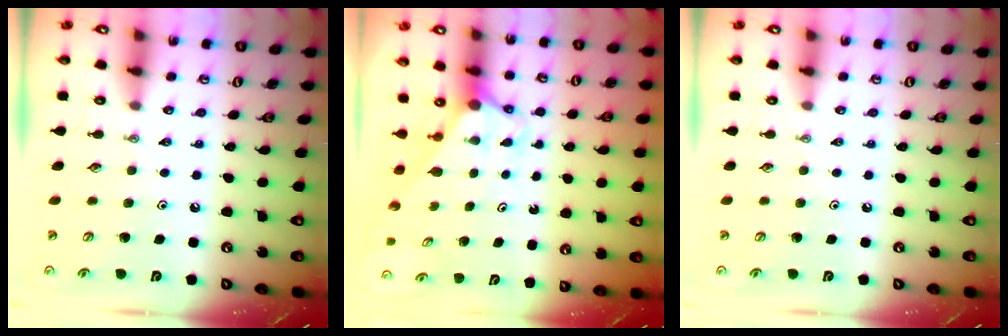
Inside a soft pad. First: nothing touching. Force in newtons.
{"total": 3.0, "press": 3.0, "slide": 0.0}
{"total": 0.0}